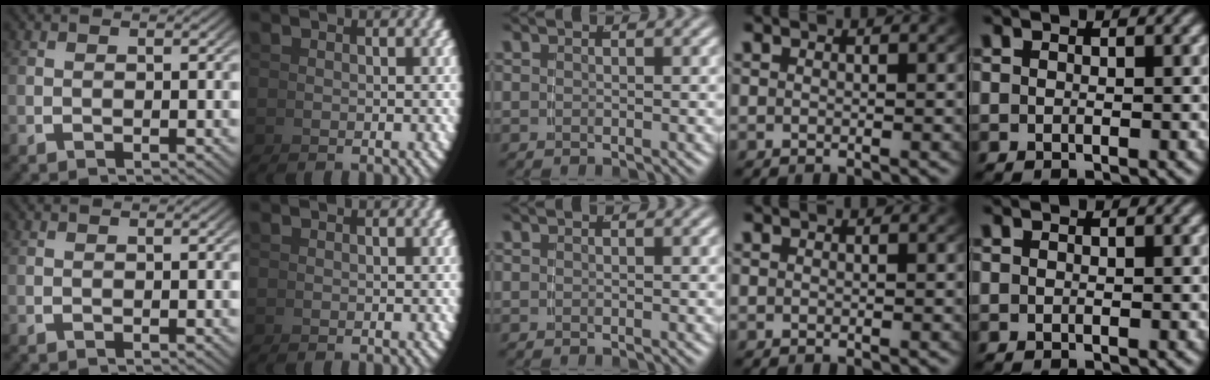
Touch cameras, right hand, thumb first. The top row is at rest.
{}